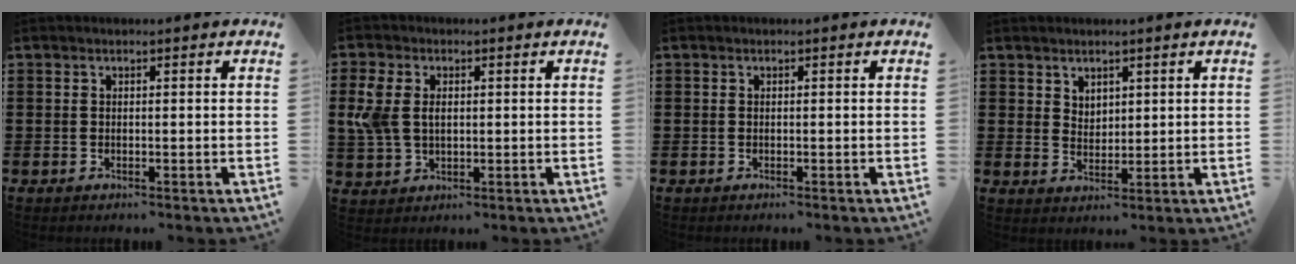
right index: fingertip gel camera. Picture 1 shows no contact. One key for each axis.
{"total": 5.3, "fx": 0.9, "fy": 3.6, "fz": 3.8, "tx": -0.112, "ty": 0.002, "tz": 0.006}
{"total": 0.0}
{"total": 4.5, "fx": 3.5, "fy": 2.8, "fz": 0.2, "tx": -0.018, "ty": -0.002, "tz": 0.066}